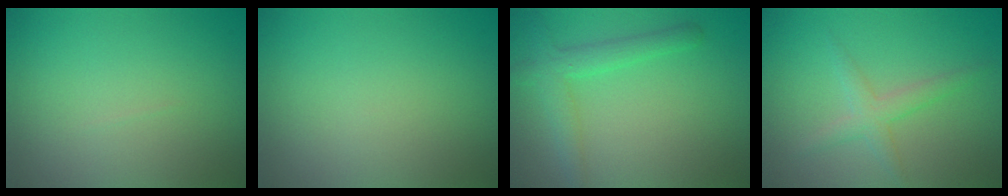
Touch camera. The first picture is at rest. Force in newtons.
{"total": 0.0}
{"total": 2.9, "press": 2.9, "slide": 0.2}
{"total": 2.2, "press": 2.2, "slide": 0.1}